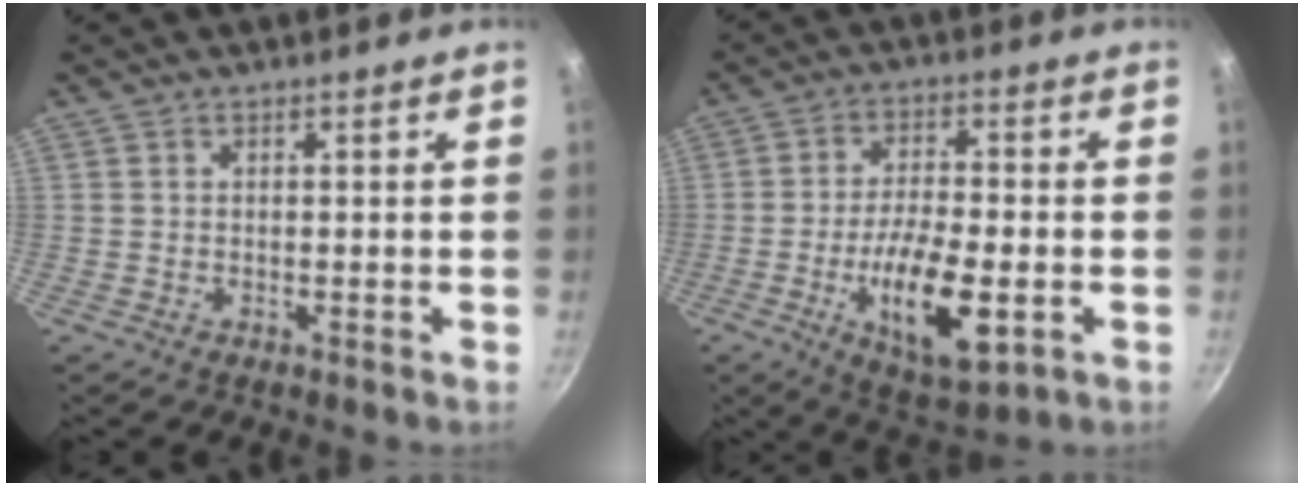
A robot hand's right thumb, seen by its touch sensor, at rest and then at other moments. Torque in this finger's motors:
{"motor_torque": [-0.53, 0.71, 0.04, -0.11, 0.20]}